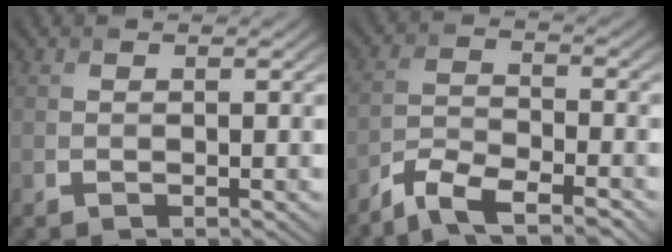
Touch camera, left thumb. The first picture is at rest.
{"total": 6.1, "force": [-4.8, 1.5, 3.4], "torque": [-0.072, -0.005, -0.100]}